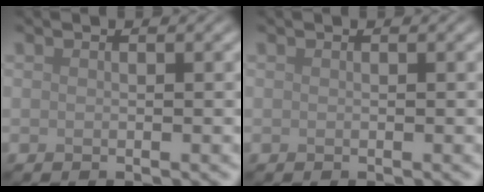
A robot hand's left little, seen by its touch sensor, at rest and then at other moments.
{"total": 0.0}